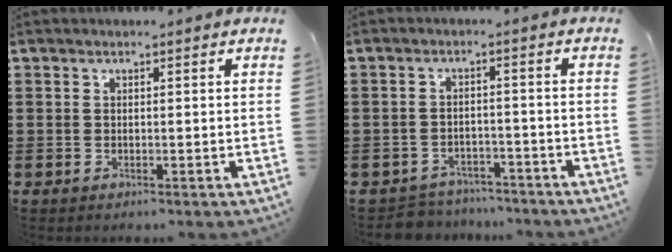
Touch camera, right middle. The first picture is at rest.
{"total": 3.6, "force": [-3.5, 0.7, -0.3], "torque": [-0.004, 0.001, -0.078]}